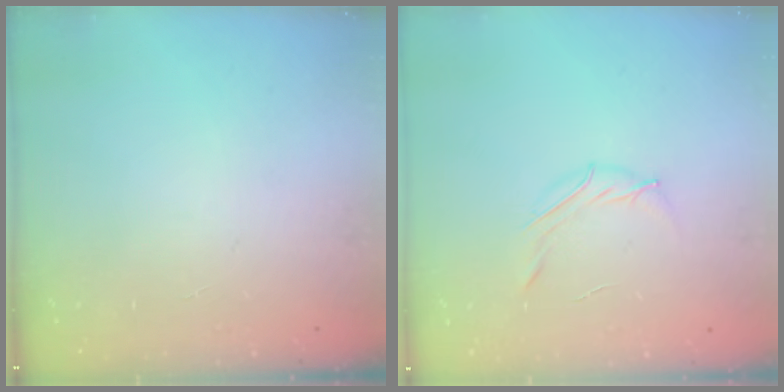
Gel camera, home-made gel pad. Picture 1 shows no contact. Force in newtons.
{"total": 4.0, "press": 3.8, "slide": 1.0}